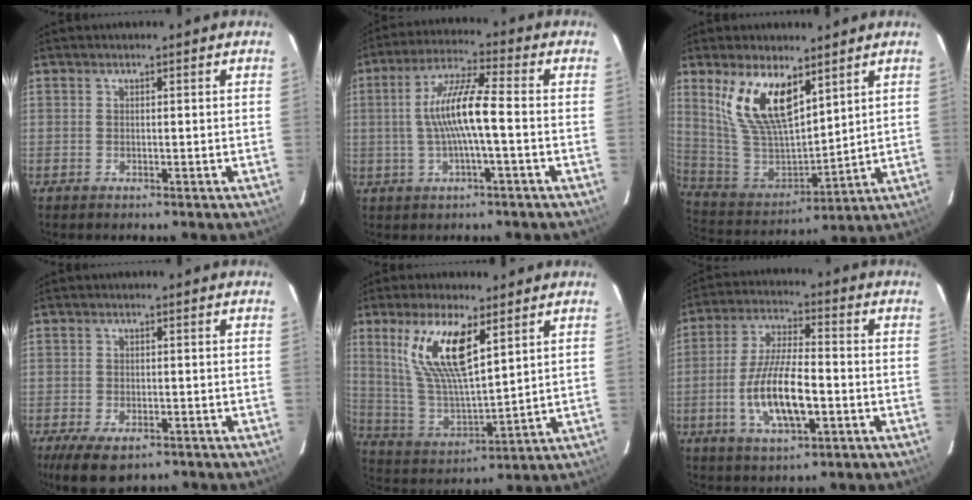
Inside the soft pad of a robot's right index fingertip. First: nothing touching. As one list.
[{"total": 9.6, "force": [-0.8, 0.7, 9.6], "torque": [-0.186, 0.011, -0.014]}, {"total": 15.8, "force": [9.0, 6.9, 11.0], "torque": [-0.212, 0.001, 0.195]}, {"total": 7.4, "force": [-4.8, 3.3, 4.5], "torque": [-0.105, -0.031, -0.077]}, {"total": 14.6, "force": [7.4, 4.4, 11.7], "torque": [-0.232, 0.003, 0.155]}, {"total": 13.1, "force": [-3.5, 4.3, 11.8], "torque": [-0.239, -0.007, -0.061]}]